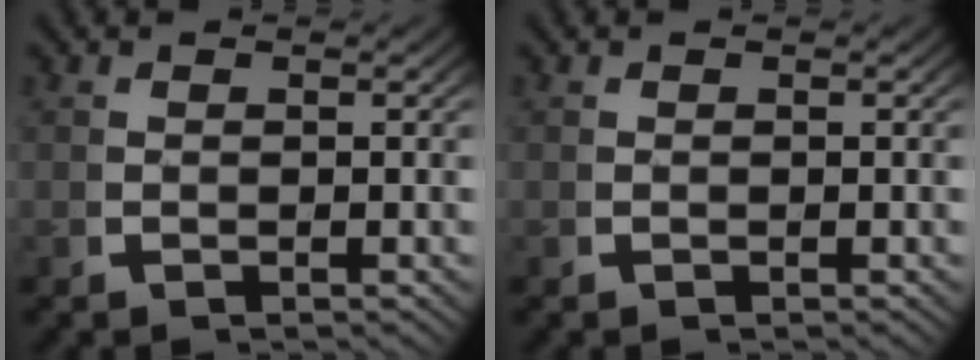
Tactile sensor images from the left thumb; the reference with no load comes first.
{"total": 0.0}